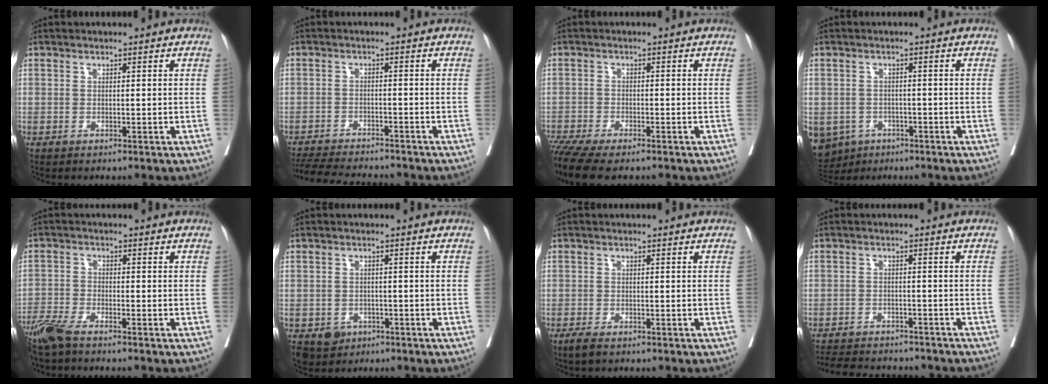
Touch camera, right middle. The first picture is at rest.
{"total": 11.7, "force": [-10.9, 1.5, 4.1], "torque": [-0.066, -0.010, -0.159]}
{"total": 8.8, "force": [-7.1, 1.8, 4.9], "torque": [-0.082, -0.012, -0.118]}
{"total": 10.1, "force": [-5.5, 7.9, 2.9], "torque": [-0.085, -0.007, -0.073]}
{"total": 5.5, "force": [-4.6, 0.6, 3.1], "torque": [-0.064, -0.016, -0.092]}
{"total": 4.8, "force": [-2.6, 3.8, 1.4], "torque": [-0.018, 0.002, -0.033]}
{"total": 2.2, "force": [-1.6, 0.7, 1.4], "torque": [-0.028, -0.005, -0.026]}
{"total": 13.5, "force": [-12.1, 3.6, 4.6], "torque": [-0.093, -0.002, -0.156]}